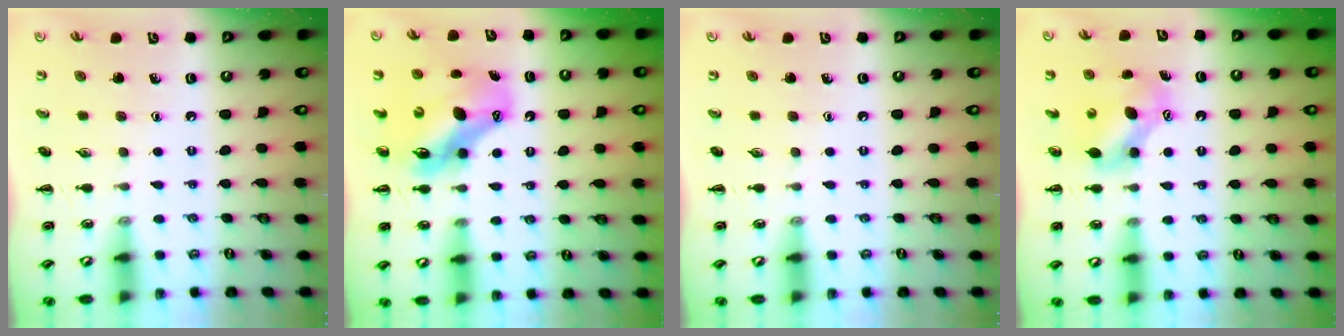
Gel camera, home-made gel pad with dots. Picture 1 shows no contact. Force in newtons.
{"total": 10.7, "press": 10.3, "slide": 2.8}
{"total": 0.0}
{"total": 7.1, "press": 7.1, "slide": 0.4}